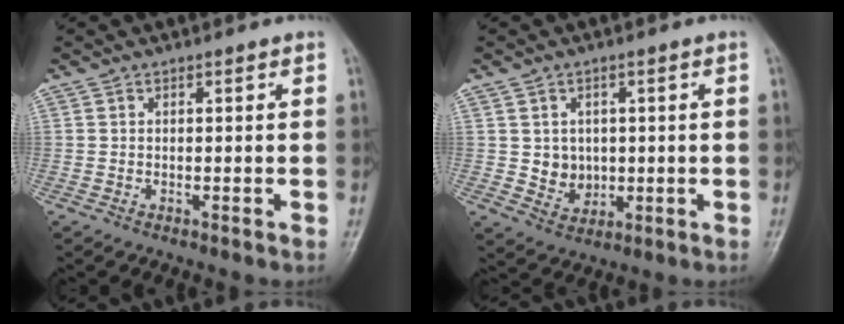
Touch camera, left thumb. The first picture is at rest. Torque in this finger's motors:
{"motor_torque": [-0.27, 0.36, 0.05, -0.02, 0.00]}